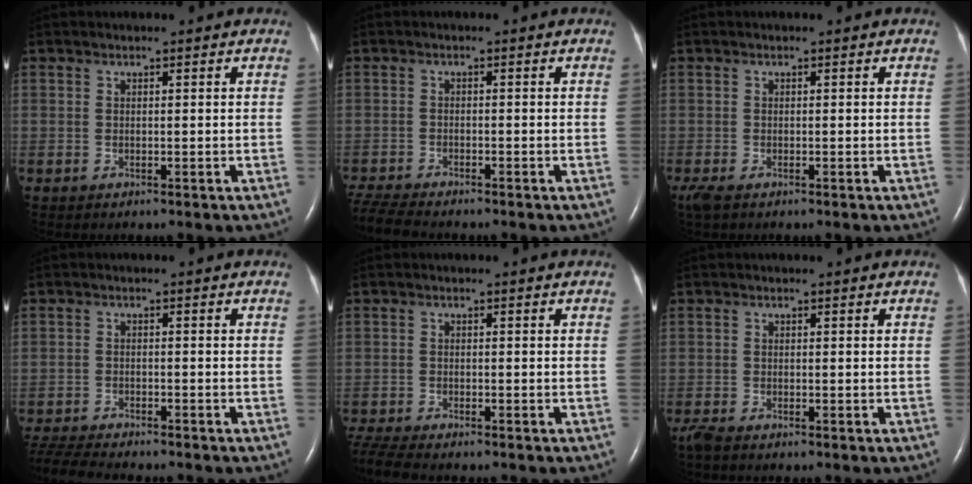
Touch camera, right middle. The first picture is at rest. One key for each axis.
{"total": 6.0, "fx": -5.6, "fy": 0.4, "fz": 2.1, "tx": -0.049, "ty": -0.019, "tz": -0.099}
{"total": 2.5, "fx": -1.6, "fy": 0.9, "fz": 1.6, "tx": -0.043, "ty": -0.010, "tz": -0.029}
{"total": 8.4, "fx": -7.8, "fy": 0.7, "fz": 3.0, "tx": -0.060, "ty": -0.016, "tz": -0.130}
{"total": 5.5, "fx": -5.0, "fy": 0.3, "fz": 2.2, "tx": -0.055, "ty": -0.018, "tz": -0.090}
{"total": 1.7, "fx": -1.4, "fy": 0.2, "fz": 0.8, "tx": -0.028, "ty": -0.007, "tz": -0.030}